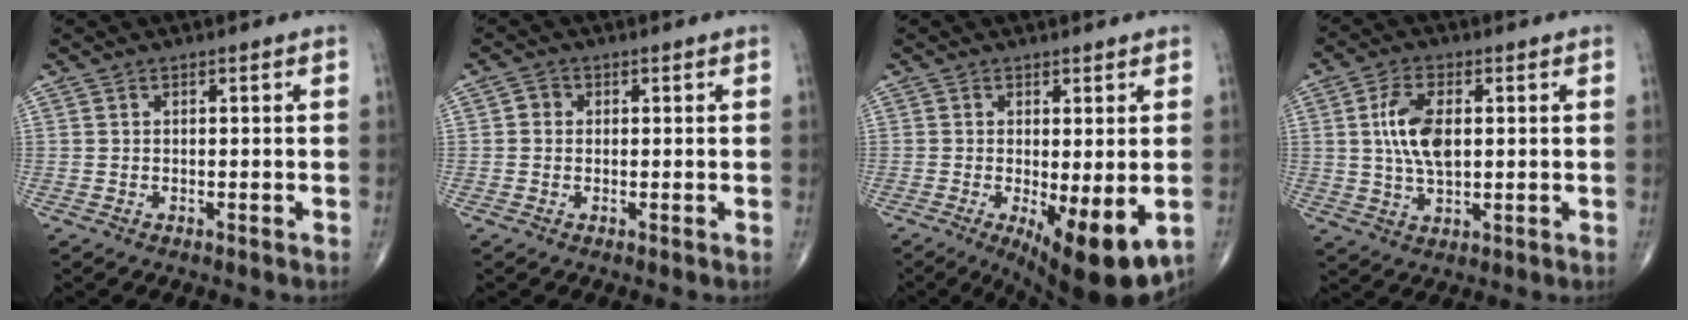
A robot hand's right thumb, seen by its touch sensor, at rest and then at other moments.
{"total": 1.7, "force": [0.0, 1.6, 0.7], "torque": [-0.003, 0.004, -0.004]}
{"total": 11.8, "force": [-3.4, 3.6, 10.7], "torque": [-0.151, -0.026, -0.040]}
{"total": 8.8, "force": [1.2, 4.5, 7.4], "torque": [-0.146, -0.001, 0.025]}